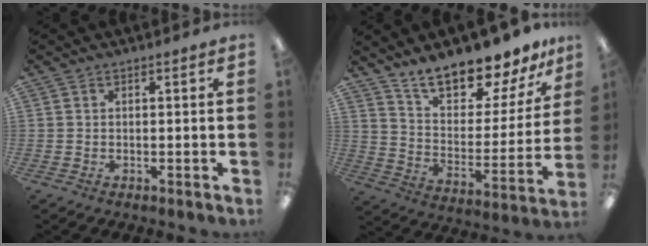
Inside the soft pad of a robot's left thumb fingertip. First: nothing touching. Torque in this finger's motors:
{"motor_torque": [0.32, 0.31, 1.49, -1.28, 0.05]}